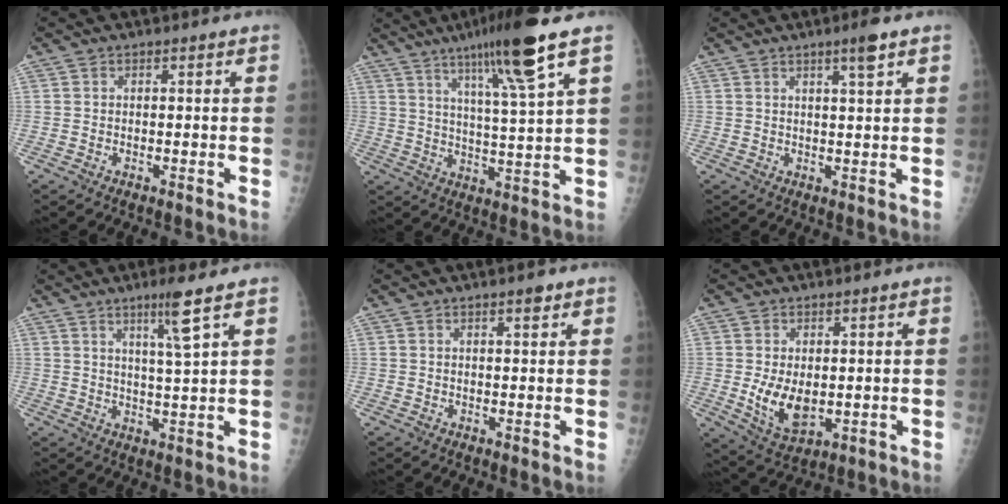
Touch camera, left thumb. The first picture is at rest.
{"total": 14.3, "force": [8.5, 0.0, 11.5], "torque": [-0.192, -0.036, 0.142]}
{"total": 3.9, "force": [2.4, 0.2, 3.1], "torque": [-0.048, -0.013, 0.039]}
{"total": 6.6, "force": [3.8, -0.6, 5.3], "torque": [-0.095, -0.030, 0.071]}
{"total": 2.1, "force": [1.4, 0.5, 1.6], "torque": [-0.018, -0.006, 0.020]}
{"total": 7.9, "force": [0.1, 4.6, 6.5], "torque": [-0.099, -0.019, 0.016]}